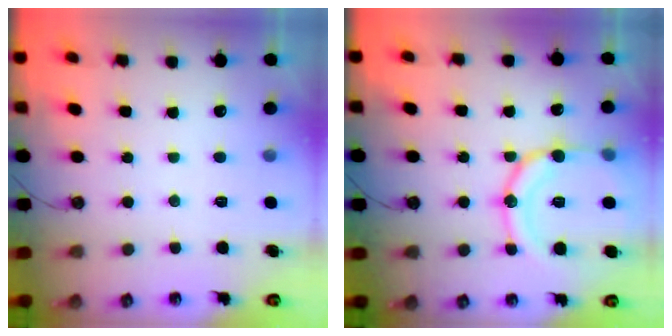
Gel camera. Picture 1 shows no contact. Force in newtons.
{"total": 16.9, "press": 16.6, "slide": 3.3}